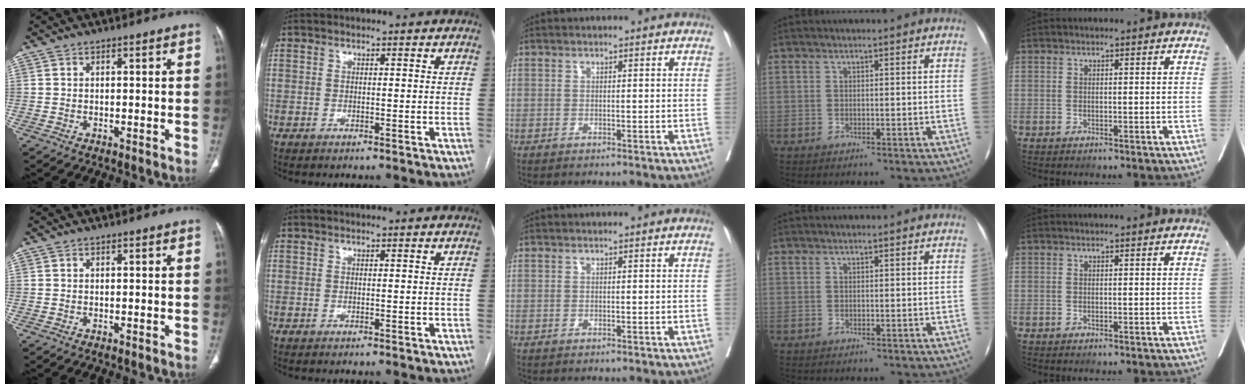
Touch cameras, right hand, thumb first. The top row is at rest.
{}